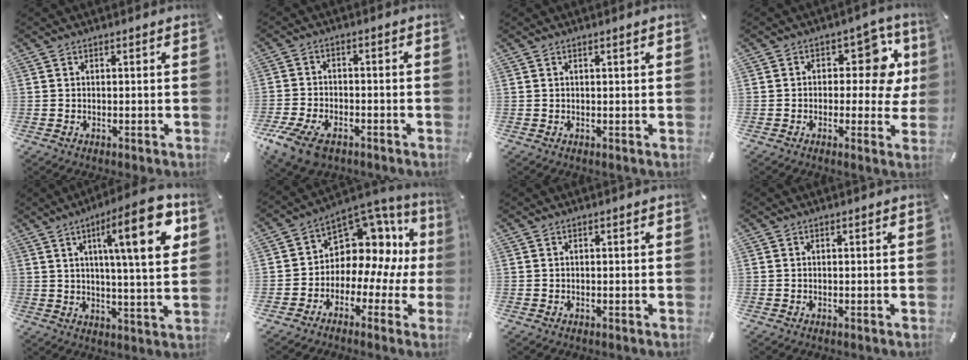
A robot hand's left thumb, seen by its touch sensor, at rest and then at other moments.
{"total": 8.4, "force": [-5.2, 4.8, 4.7], "torque": [-0.106, 0.017, -0.096]}
{"total": 1.1, "force": [0.3, 0.1, 1.0], "torque": [-0.018, -0.001, 0.005]}
{"total": 11.0, "force": [2.7, 6.8, 8.2], "torque": [-0.100, -0.017, 0.044]}
{"total": 18.8, "force": [6.9, 3.6, 17.2], "torque": [-0.249, -0.028, 0.088]}
{"total": 9.4, "force": [3.6, 7.7, 3.9], "torque": [-0.063, -0.052, 0.068]}
{"total": 0.0}
{"total": 0.0}